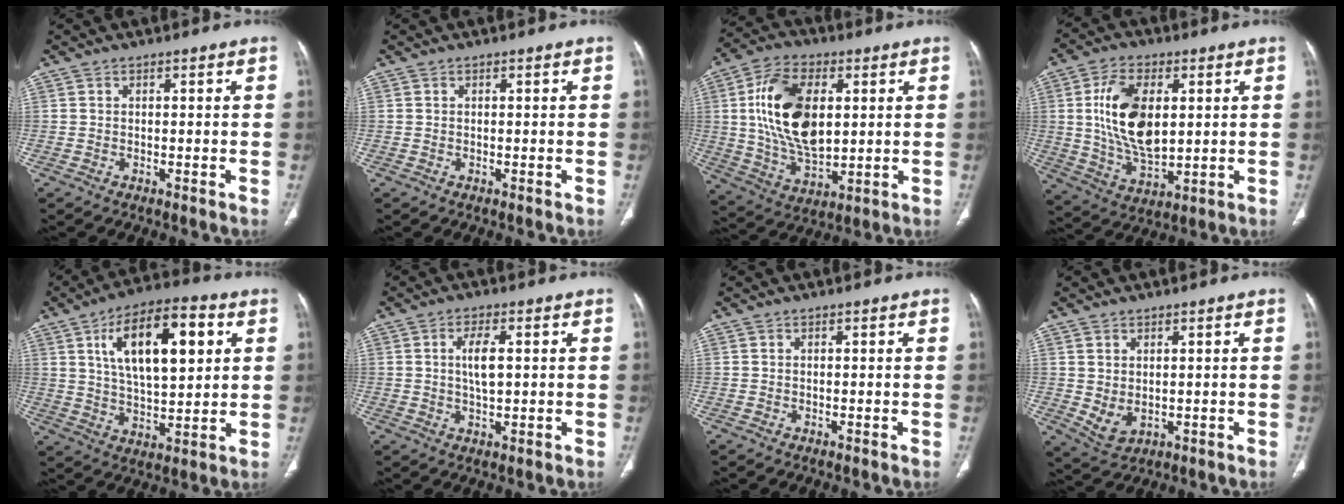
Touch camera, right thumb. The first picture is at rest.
{"total": 0.0}
{"total": 18.1, "force": [3.2, 10.2, 14.6], "torque": [-0.259, -0.007, 0.063]}
{"total": 14.9, "force": [2.5, 8.2, 12.2], "torque": [-0.219, -0.014, 0.054]}
{"total": 17.8, "force": [5.8, 7.7, 14.9], "torque": [-0.223, -0.005, 0.096]}
{"total": 4.9, "force": [0.8, 2.0, 4.4], "torque": [-0.078, -0.003, 0.015]}
{"total": 0.0}
{"total": 4.1, "force": [0.4, 2.8, 3.0], "torque": [-0.054, -0.007, 0.024]}